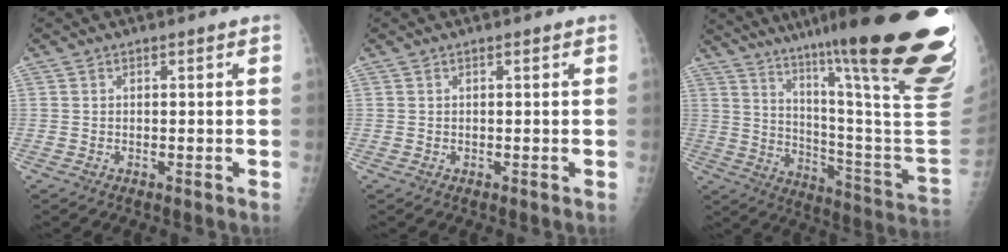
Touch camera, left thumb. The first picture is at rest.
{"total": 0.0}
{"total": 37.3, "force": [23.5, 4.6, 28.6], "torque": [-0.296, -0.100, 0.344]}